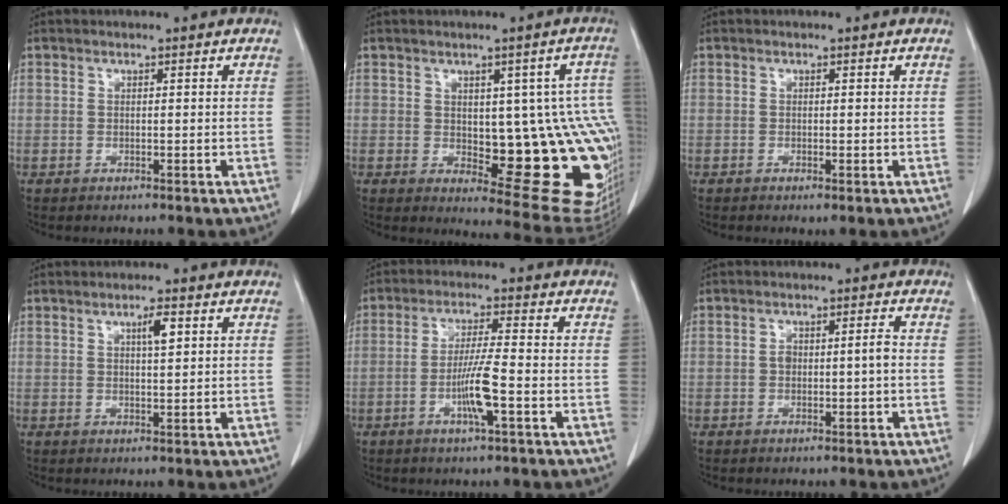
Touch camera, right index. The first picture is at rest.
{"total": 16.8, "force": [-1.3, 5.7, 15.8], "torque": [-0.121, 0.014, 0.005]}
{"total": 0.6, "force": [-0.2, 0.1, 0.6], "torque": [-0.007, -0.003, 0.000]}
{"total": 2.7, "force": [1.1, 0.4, 2.5], "torque": [-0.041, 0.000, 0.017]}
{"total": 6.4, "force": [-2.2, -0.2, 6.1], "torque": [-0.117, -0.004, -0.040]}
{"total": 2.8, "force": [-0.3, 0.7, 2.7], "torque": [-0.049, 0.008, -0.003]}